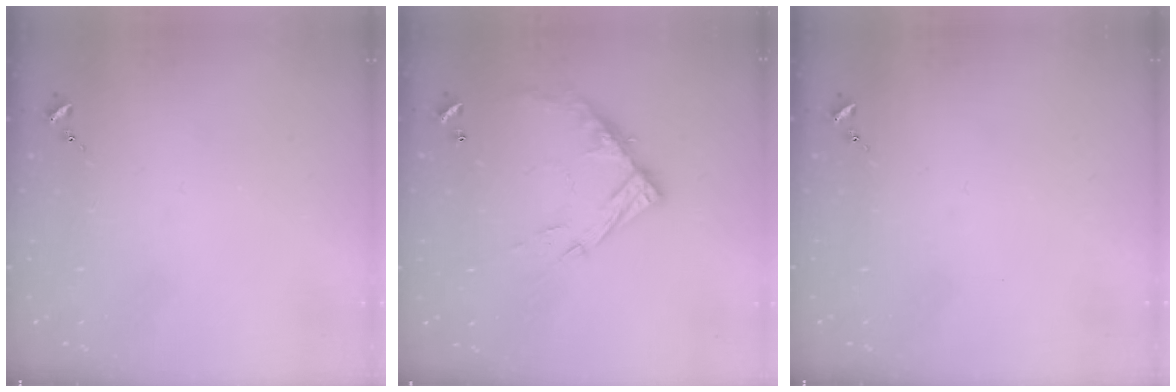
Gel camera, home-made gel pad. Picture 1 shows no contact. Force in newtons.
{"total": 13.3, "press": 13.2, "slide": 1.2}
{"total": 0.0}